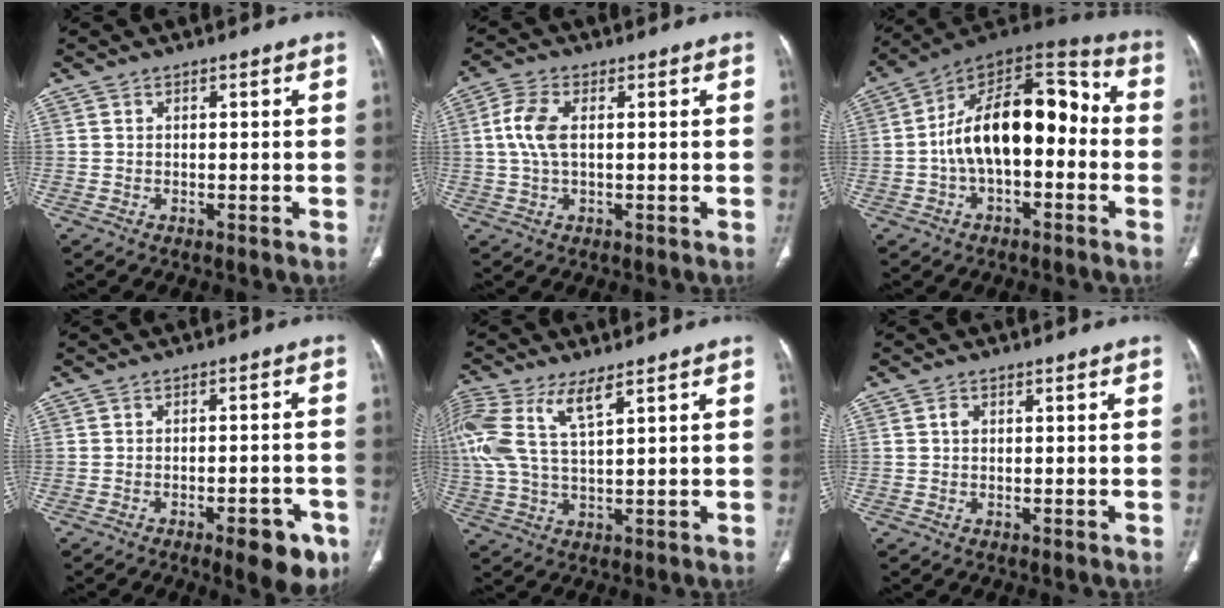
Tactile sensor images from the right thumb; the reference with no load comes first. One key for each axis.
{"total": 6.5, "fx": 0.9, "fy": 3.3, "fz": 5.5, "tx": -0.137, "ty": 0.012, "tz": 0.016}
{"total": 19.6, "fx": -1.4, "fy": 10.7, "fz": 16.4, "tx": -0.244, "ty": 0.056, "tz": -0.032}
{"total": 8.6, "fx": -4.6, "fy": 3.1, "fz": 6.6, "tx": -0.064, "ty": 0.017, "tz": -0.055}
{"total": 13.4, "fx": 6.1, "fy": 4.9, "fz": 10.8, "tx": -0.277, "ty": 0.004, "tz": 0.125}
{"total": 1.2, "fx": 0.2, "fy": 0.9, "fz": 0.8, "tx": -0.014, "ty": 0.003, "tz": 0.004}